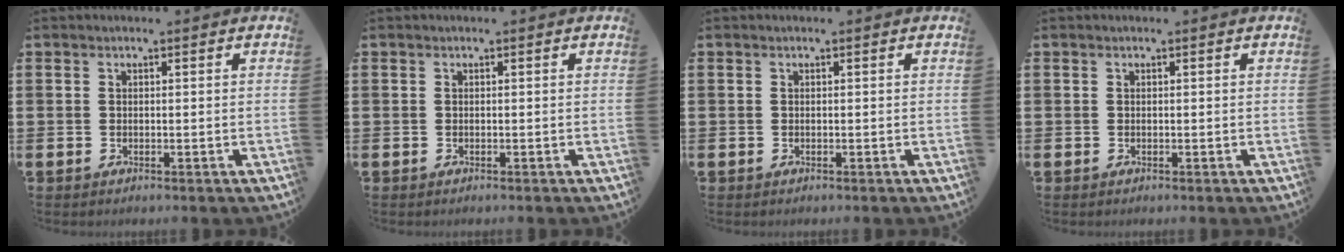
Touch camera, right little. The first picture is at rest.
{"total": 0.0}
{"total": 0.0}
{"total": 0.0}